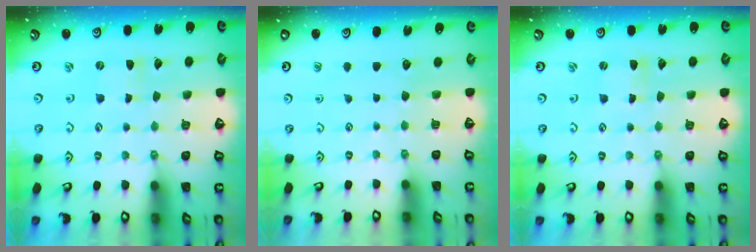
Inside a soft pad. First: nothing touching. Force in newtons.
{"total": 0.0}
{"total": 0.0}